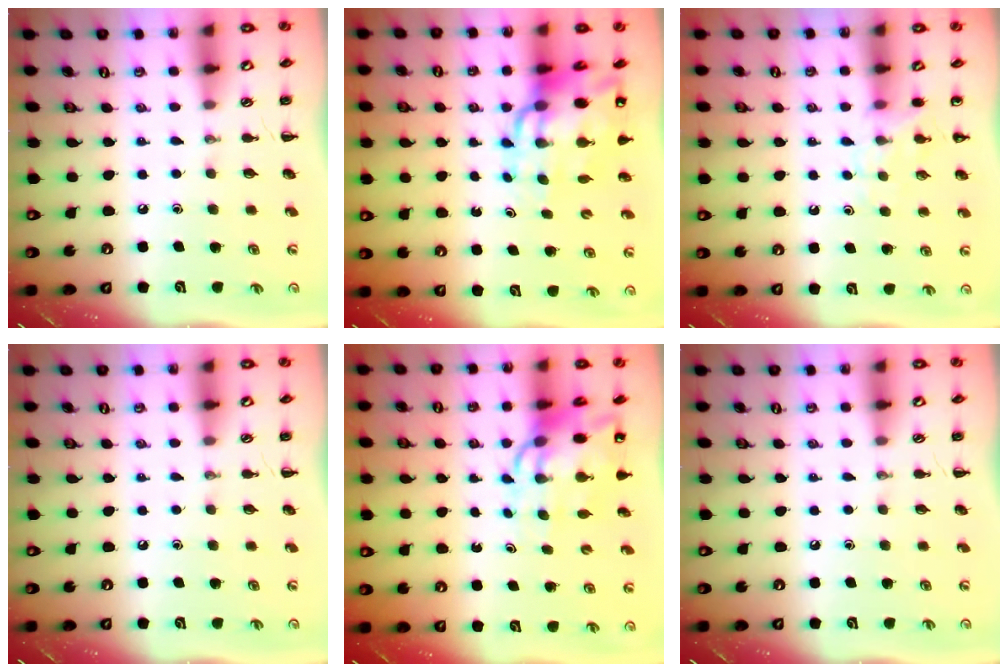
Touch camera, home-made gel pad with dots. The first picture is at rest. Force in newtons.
{"total": 14.4, "press": 13.8, "slide": 4.1}
{"total": 6.5, "press": 6.3, "slide": 1.7}
{"total": 0.0}
{"total": 11.1, "press": 10.6, "slide": 3.0}
{"total": 0.0}